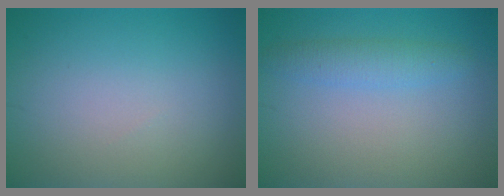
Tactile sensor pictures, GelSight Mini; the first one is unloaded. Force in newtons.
{"total": 2.3, "press": 2.3, "slide": 0.2}